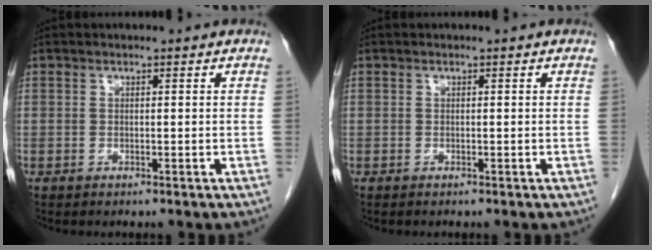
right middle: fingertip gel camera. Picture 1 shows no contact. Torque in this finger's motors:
{"motor_torque": [0.23, -0.03, 0.03, 0.01]}